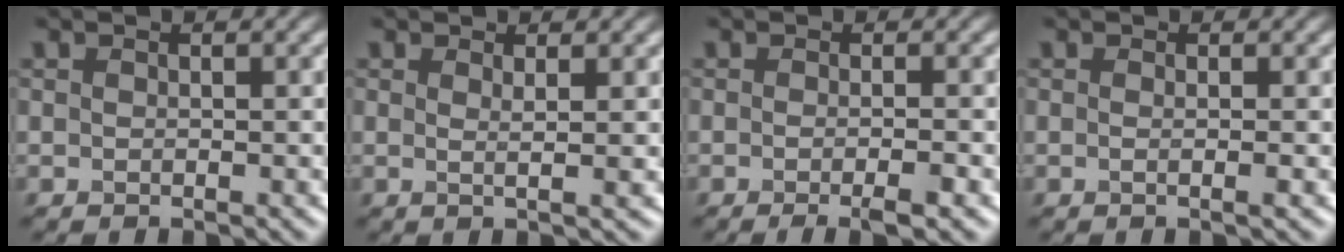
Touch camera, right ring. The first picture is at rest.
{"total": 1.4, "force": [0.4, 0.3, 1.3], "torque": [-0.020, -0.002, 0.002]}
{"total": 3.0, "force": [-1.1, 0.8, 2.7], "torque": [-0.036, -0.007, -0.019]}
{"total": 1.2, "force": [-0.2, 0.3, 1.2], "torque": [-0.014, -0.005, -0.008]}